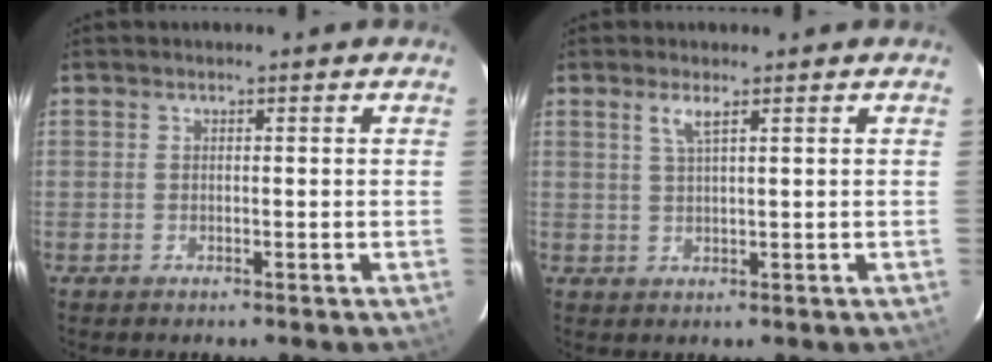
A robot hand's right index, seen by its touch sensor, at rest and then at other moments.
{"total": 2.3, "force": [1.3, 0.1, 2.0], "torque": [-0.039, 0.001, 0.024]}